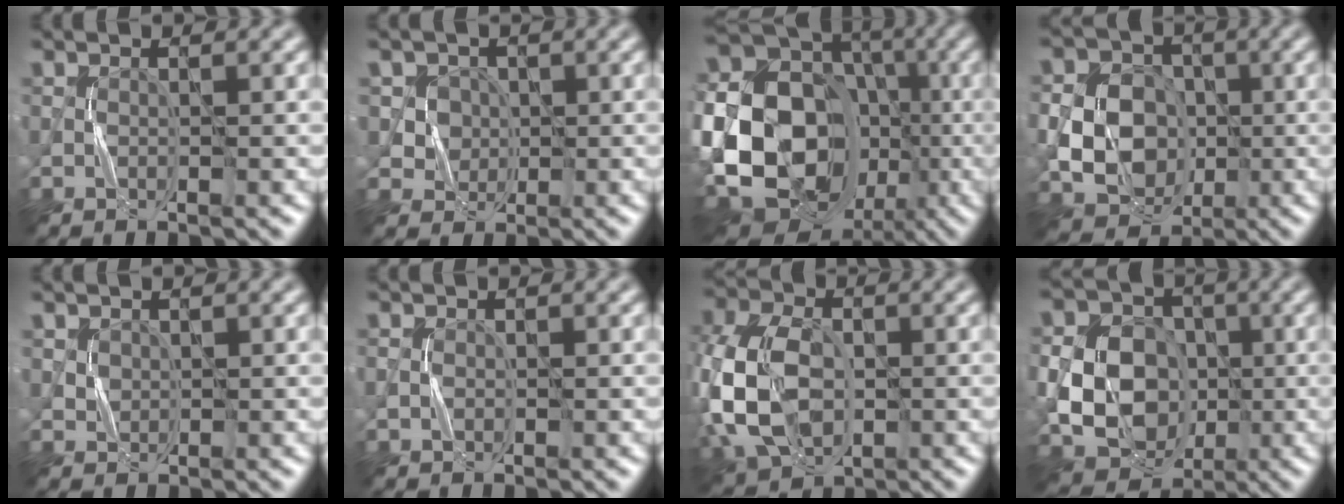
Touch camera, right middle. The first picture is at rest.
{"total": 3.6, "force": [1.2, 3.3, 0.8], "torque": [-0.006, 0.007, 0.023]}
{"total": 25.6, "force": [-5.6, 22.0, 11.9], "torque": [-0.235, -0.007, -0.151]}
{"total": 8.7, "force": [-1.0, 7.6, 4.2], "torque": [-0.067, 0.002, -0.033]}
{"total": 1.2, "force": [0.7, 1.0, 0.1], "torque": [0.001, 0.001, 0.017]}
{"total": 0.7, "force": [0.0, 0.7, 0.2], "torque": [-0.001, 0.002, -0.001]}
{"total": 11.5, "force": [-1.5, 7.9, 8.2], "torque": [-0.195, -0.004, -0.042]}
{"total": 10.3, "force": [-1.1, 8.6, 5.5], "torque": [-0.095, -0.005, -0.032]}